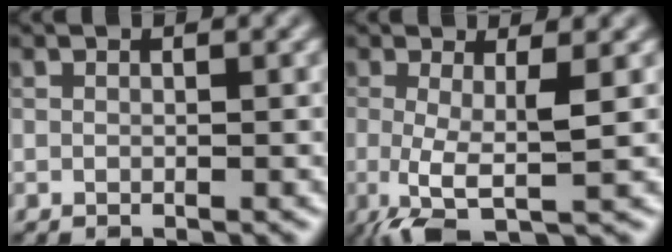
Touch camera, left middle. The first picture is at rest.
{"total": 4.0, "force": [-0.5, 0.7, 3.9], "torque": [-0.080, -0.009, -0.013]}